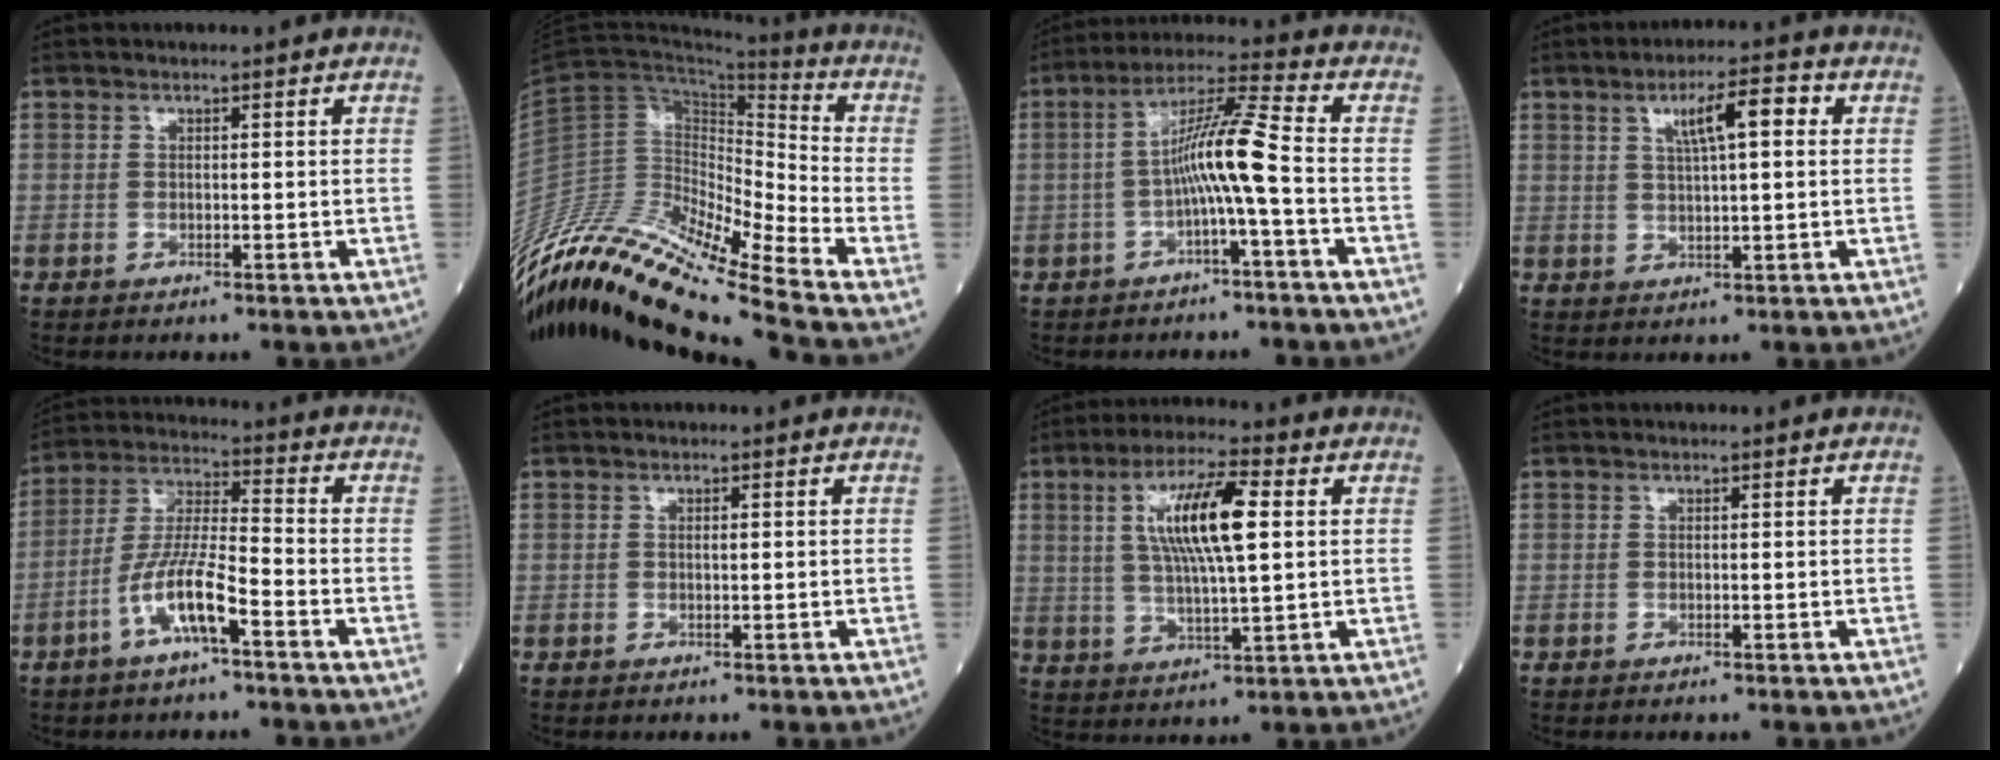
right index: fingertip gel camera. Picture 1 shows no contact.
{"total": 21.3, "force": [-18.5, -0.3, 10.5], "torque": [-0.211, 0.014, -0.347]}
{"total": 8.4, "force": [-1.8, -0.6, 8.2], "torque": [-0.148, 0.021, -0.034]}
{"total": 6.8, "force": [2.2, 1.3, 6.3], "torque": [-0.104, 0.015, 0.035]}
{"total": 9.1, "force": [-4.5, 1.2, 7.9], "torque": [-0.163, 0.006, -0.086]}
{"total": 0.7, "force": [0.1, 0.2, 0.7], "torque": [-0.014, 0.000, 0.000]}
{"total": 11.7, "force": [2.7, 1.8, 11.2], "torque": [-0.213, 0.010, 0.048]}
{"total": 0.0}